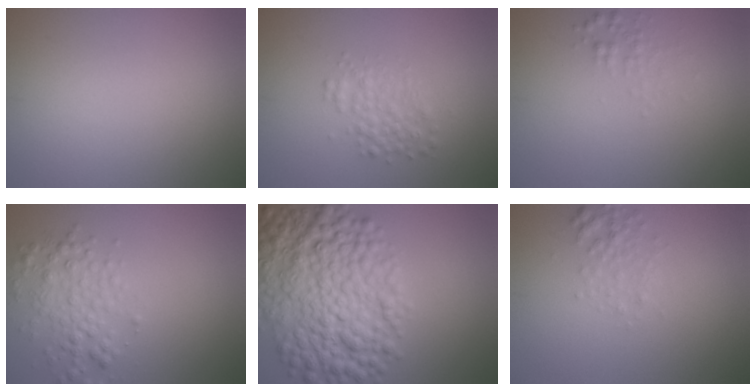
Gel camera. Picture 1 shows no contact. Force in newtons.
{"total": 2.5, "press": 2.5, "slide": 0.1}
{"total": 1.1, "press": 1.1, "slide": 0.0}
{"total": 2.9, "press": 2.9, "slide": 0.1}
{"total": 9.5, "press": 9.5, "slide": 0.1}
{"total": 1.8, "press": 1.8, "slide": 0.1}